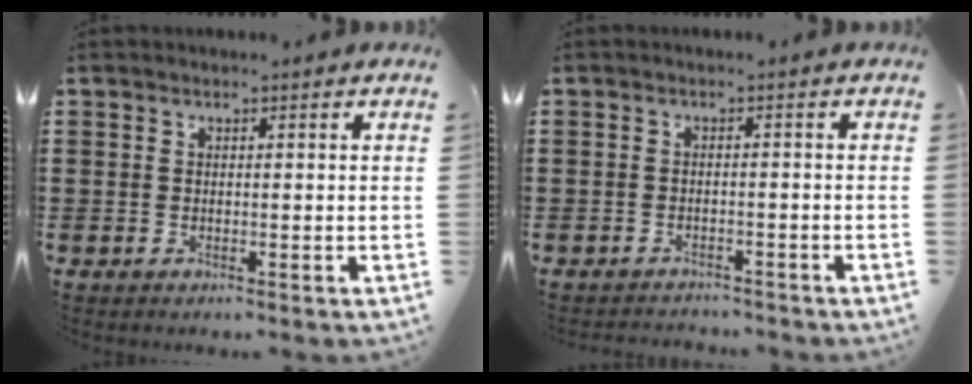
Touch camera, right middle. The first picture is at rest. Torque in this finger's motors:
{"motor_torque": [0.09, -0.02, -0.05, -0.02]}